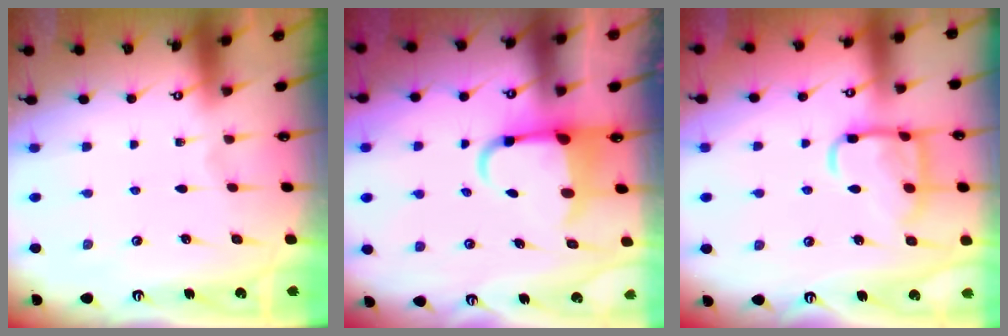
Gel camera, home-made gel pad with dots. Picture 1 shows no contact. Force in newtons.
{"total": 5.4, "press": 5.3, "slide": 1.2}
{"total": 12.7, "press": 12.7, "slide": 1.1}